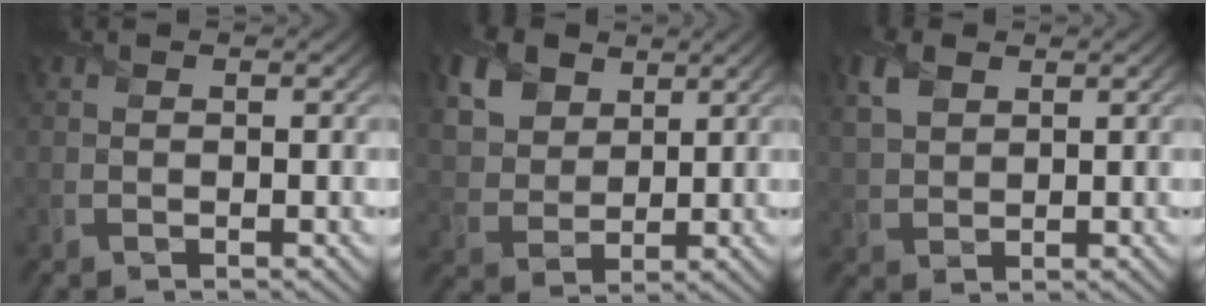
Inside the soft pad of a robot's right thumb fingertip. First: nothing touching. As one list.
[{"total": 8.3, "force": [4.1, 5.6, 4.6], "torque": [-0.138, 0.009, 0.078]}, {"total": 4.8, "force": [2.3, 3.0, 3.0], "torque": [-0.082, 0.007, 0.049]}]